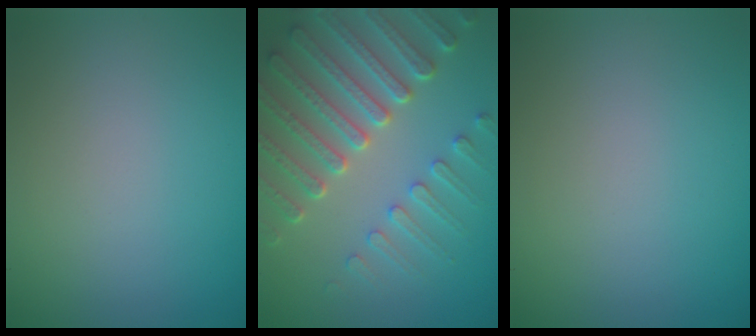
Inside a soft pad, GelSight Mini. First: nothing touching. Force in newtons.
{"total": 6.8, "press": 5.4, "slide": 4.1}
{"total": 0.0}